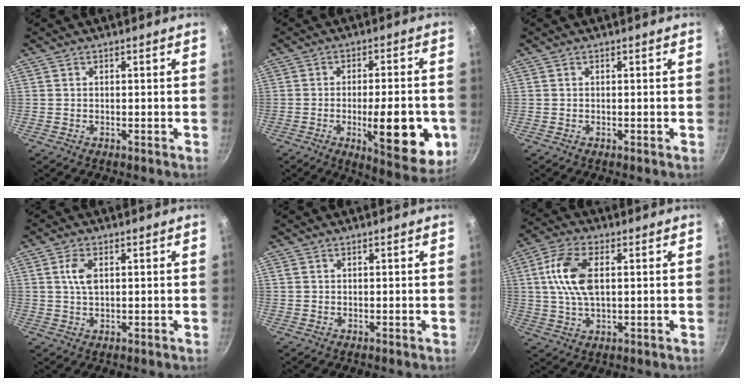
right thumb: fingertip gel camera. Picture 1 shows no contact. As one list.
[{"total": 16.0, "force": [-4.3, 5.0, 14.6], "torque": [-0.188, -0.002, -0.053]}, {"total": 0.0}, {"total": 4.0, "force": [1.0, 2.1, 3.3], "torque": [-0.071, 0.001, 0.021]}, {"total": 0.5, "force": [0.3, 0.2, 0.3], "torque": [-0.007, 0.005, 0.008]}, {"total": 11.0, "force": [2.0, 5.6, 9.2], "torque": [-0.195, 0.009, 0.039]}]